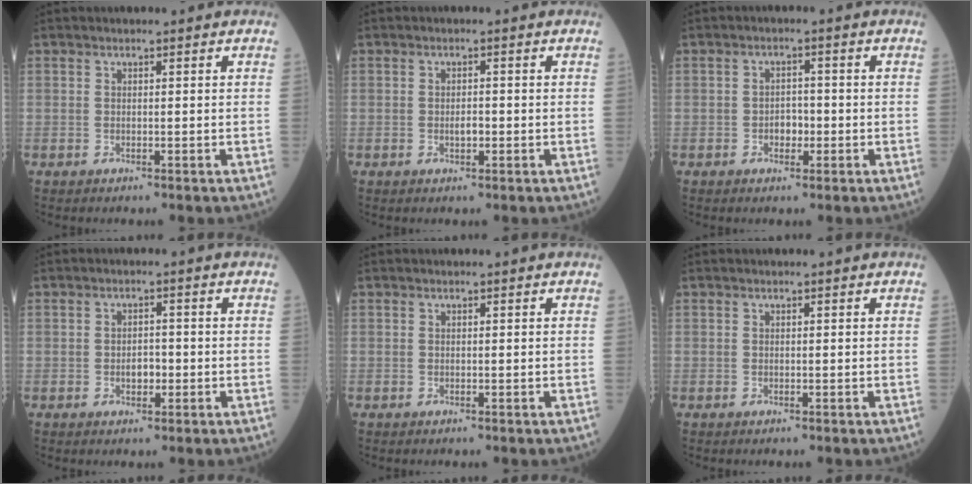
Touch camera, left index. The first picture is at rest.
{"total": 1.6, "force": [-0.3, 0.7, 1.4], "torque": [-0.025, 0.001, -0.004]}
{"total": 2.5, "force": [-0.8, 1.6, 1.8], "torque": [-0.022, 0.007, -0.012]}
{"total": 2.3, "force": [-0.6, 1.4, 1.8], "torque": [-0.026, 0.004, -0.008]}
{"total": 0.0}
{"total": 0.0}